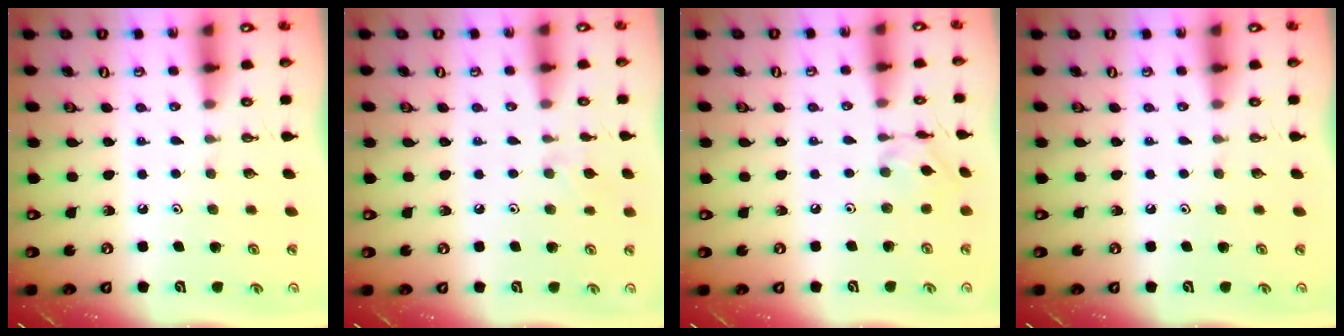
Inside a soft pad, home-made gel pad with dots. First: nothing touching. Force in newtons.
{"total": 7.1, "press": 7.0, "slide": 0.9}
{"total": 4.1, "press": 4.1, "slide": 0.1}
{"total": 0.0}